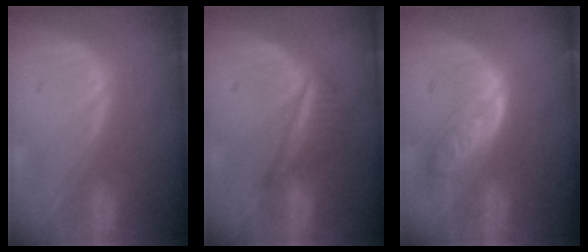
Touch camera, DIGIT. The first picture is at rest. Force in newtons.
{"total": 5.3, "press": 5.3, "slide": 0.4}
{"total": 6.3, "press": 5.7, "slide": 2.7}